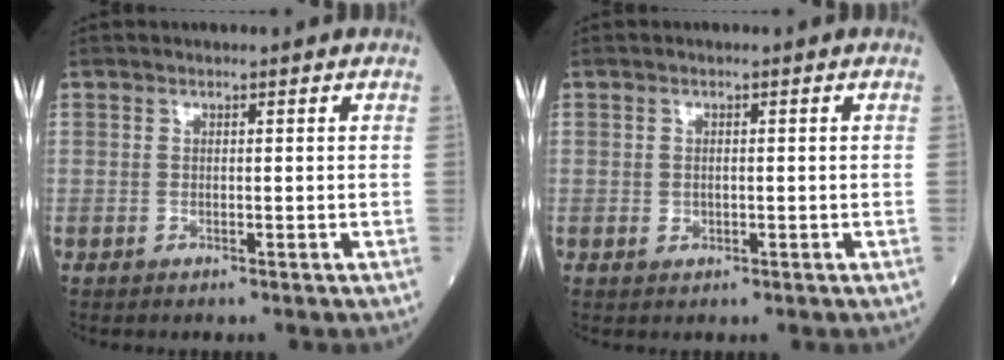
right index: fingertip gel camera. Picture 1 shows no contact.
{"total": 1.1, "force": [-0.2, 0.8, 0.7], "torque": [-0.016, -0.001, -0.001]}